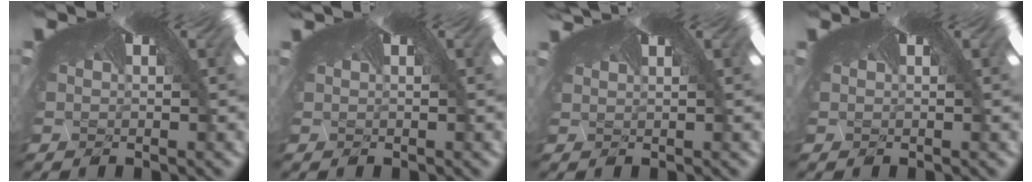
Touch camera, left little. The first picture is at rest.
{"total": 0.5, "force": [0.0, -0.3, -0.4], "torque": [0.009, -0.005, 0.001]}
{"total": 0.9, "force": [0.6, 0.5, 0.4], "torque": [-0.026, 0.002, 0.011]}
{"total": 0.0}